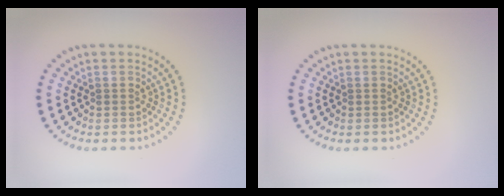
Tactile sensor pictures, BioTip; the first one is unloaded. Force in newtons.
{"total": 0.0}